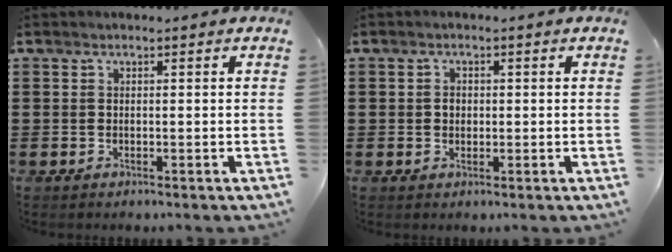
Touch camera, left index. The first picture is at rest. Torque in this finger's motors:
{"motor_torque": [0.53, 0.33, 0.12, 0.04]}